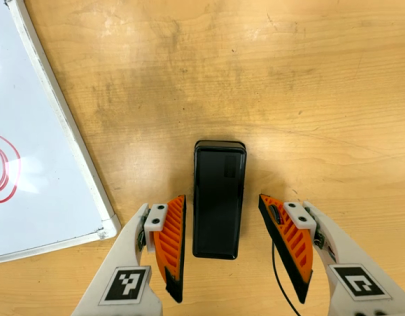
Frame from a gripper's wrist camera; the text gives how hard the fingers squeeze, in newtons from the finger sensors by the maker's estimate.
{"total": 0.0}